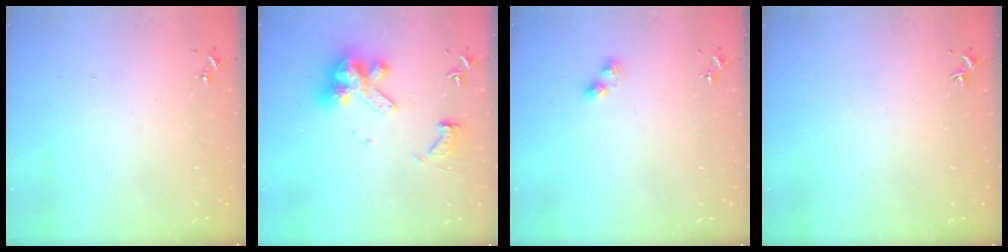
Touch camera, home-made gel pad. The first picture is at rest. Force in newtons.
{"total": 14.0, "press": 13.9, "slide": 1.5}
{"total": 2.6, "press": 2.6, "slide": 0.4}
{"total": 0.0}